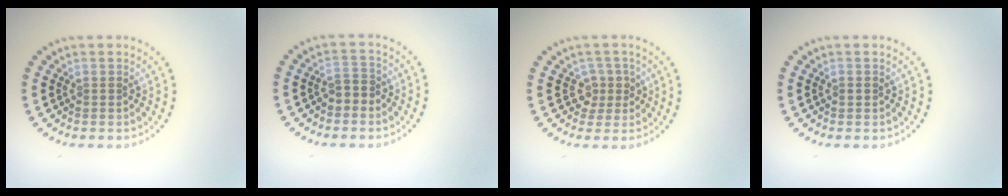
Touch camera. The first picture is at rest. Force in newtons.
{"total": 1.9, "press": 1.7, "slide": 0.7}
{"total": 2.0, "press": 1.6, "slide": 1.2}
{"total": 0.6, "press": 0.6, "slide": 0.1}